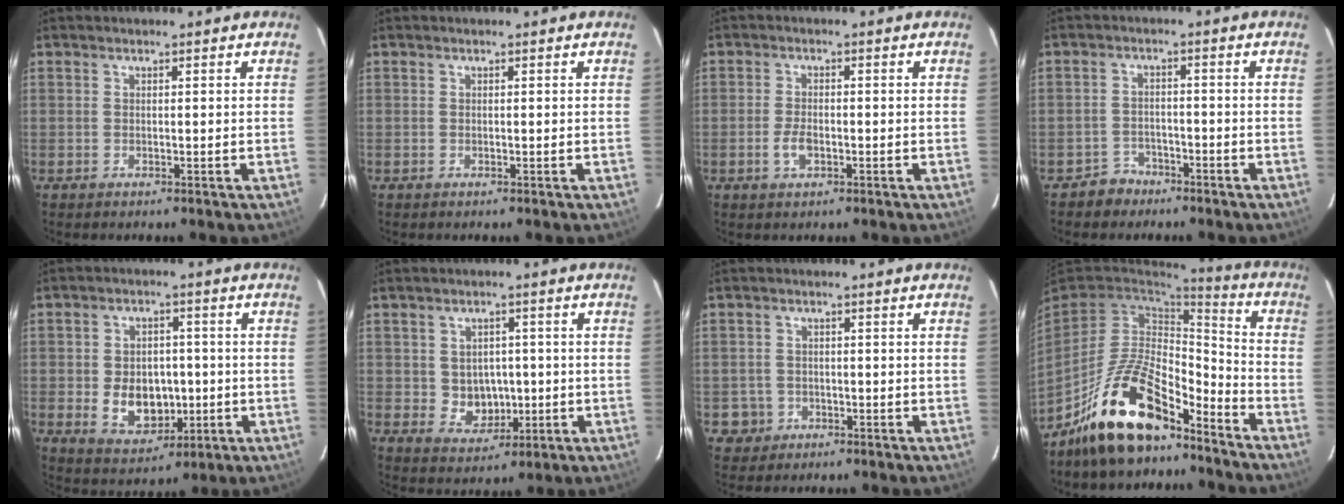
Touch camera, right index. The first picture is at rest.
{"total": 0.0}
{"total": 3.4, "force": [-1.2, 1.8, 2.6], "torque": [-0.057, 0.000, -0.022]}
{"total": 4.0, "force": [-2.9, 2.8, -0.1], "torque": [-0.006, 0.015, -0.050]}
{"total": 9.6, "force": [-1.6, 7.1, 6.4], "torque": [-0.131, 0.000, -0.008]}
{"total": 6.1, "force": [-0.4, 5.4, 2.7], "torque": [-0.055, 0.008, 0.011]}
{"total": 3.7, "force": [-1.2, 3.5, 0.2], "torque": [-0.015, 0.015, -0.015]}
{"total": 17.4, "force": [-12.1, 6.8, 10.4], "torque": [-0.217, 0.007, -0.213]}